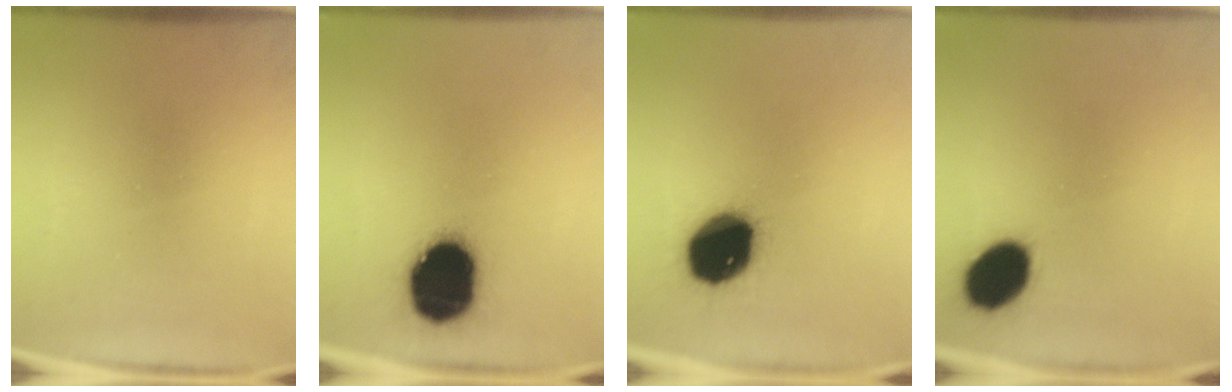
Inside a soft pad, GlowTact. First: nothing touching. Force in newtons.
{"total": 19.2}
{"total": 17.4}
{"total": 11.7}